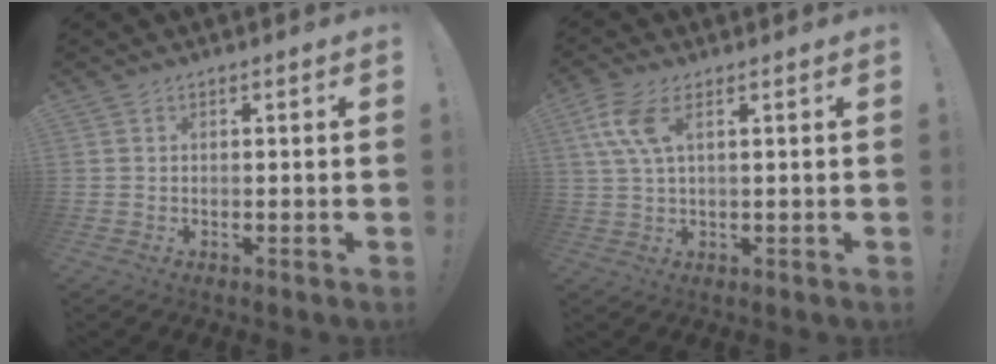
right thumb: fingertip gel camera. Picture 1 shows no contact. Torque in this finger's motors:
{"motor_torque": [0.38, 0.49, 0.99, 0.12, 0.28]}